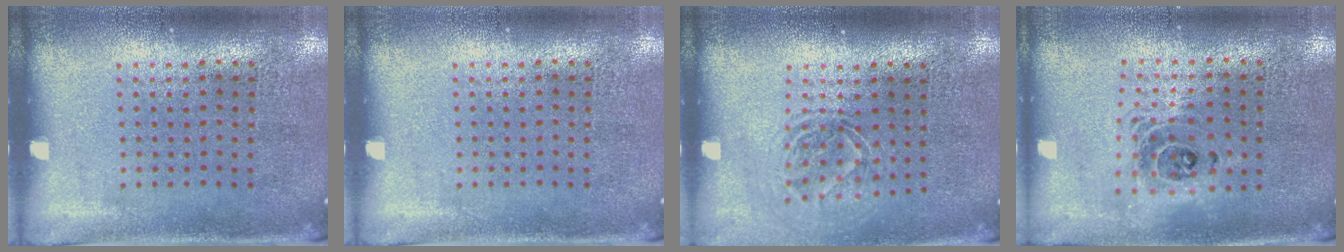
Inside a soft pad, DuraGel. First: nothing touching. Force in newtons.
{"total": 0.0}
{"total": 1.6, "press": 1.3, "slide": 1.1}
{"total": 1.5, "press": 1.3, "slide": 0.9}